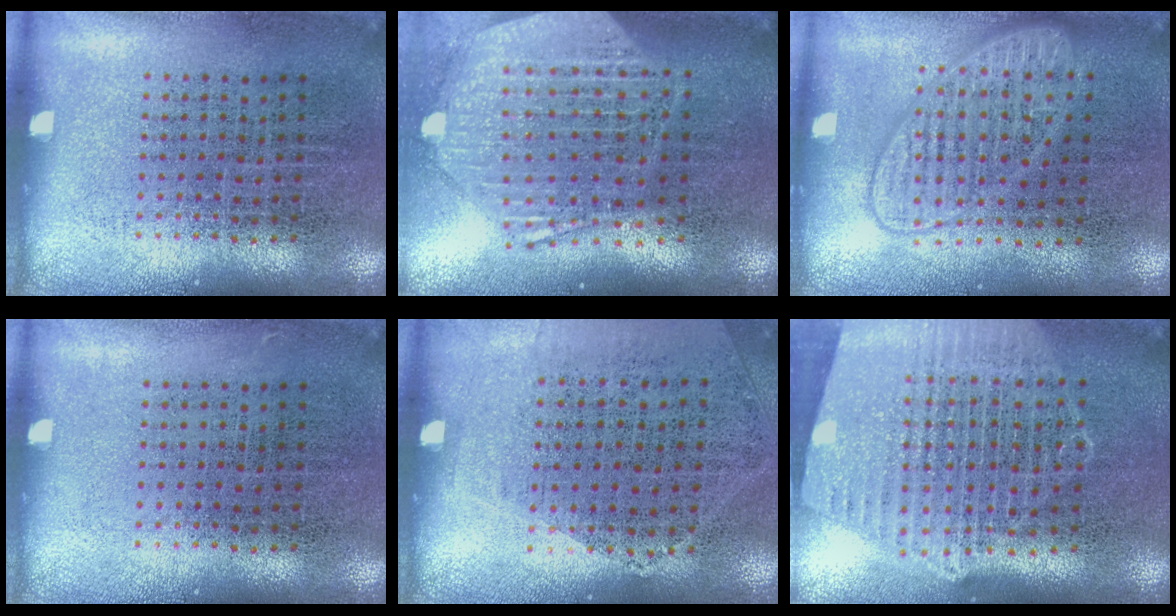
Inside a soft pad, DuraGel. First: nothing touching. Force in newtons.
{"total": 2.8, "press": 2.2, "slide": 1.7}
{"total": 1.8, "press": 1.8, "slide": 0.3}
{"total": 0.0}
{"total": 1.2, "press": 0.9, "slide": 0.7}
{"total": 1.9, "press": 1.8, "slide": 0.7}